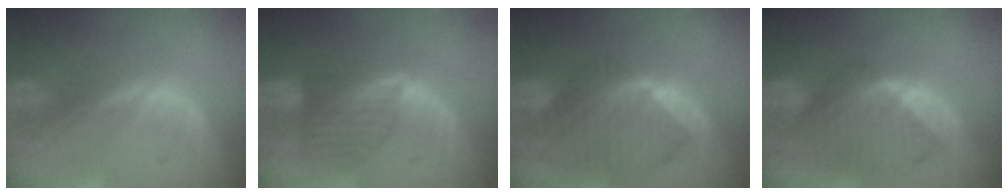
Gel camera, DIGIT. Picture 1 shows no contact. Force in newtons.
{"total": 6.5, "press": 6.5, "slide": 0.9}
{"total": 10.3, "press": 8.9, "slide": 5.1}
{"total": 9.2, "press": 8.2, "slide": 4.0}